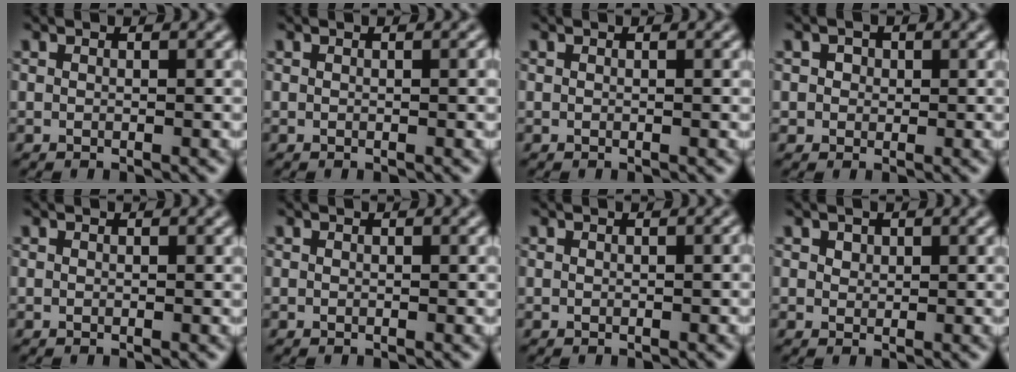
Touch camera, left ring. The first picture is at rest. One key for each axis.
{"total": 0.6, "fx": 0.0, "fy": 0.0, "fz": 0.6, "tx": -0.006, "ty": 0.001, "tz": 0.000}
{"total": 0.0}
{"total": 1.5, "fx": 0.4, "fy": 1.4, "fz": 0.5, "tx": 0.004, "ty": 0.004, "tz": 0.002}
{"total": 0.0}
{"total": 0.0}
{"total": 0.0}
{"total": 1.0, "fx": 0.6, "fy": 0.8, "fz": 0.2, "tx": -0.003, "ty": -0.002, "tz": 0.009}